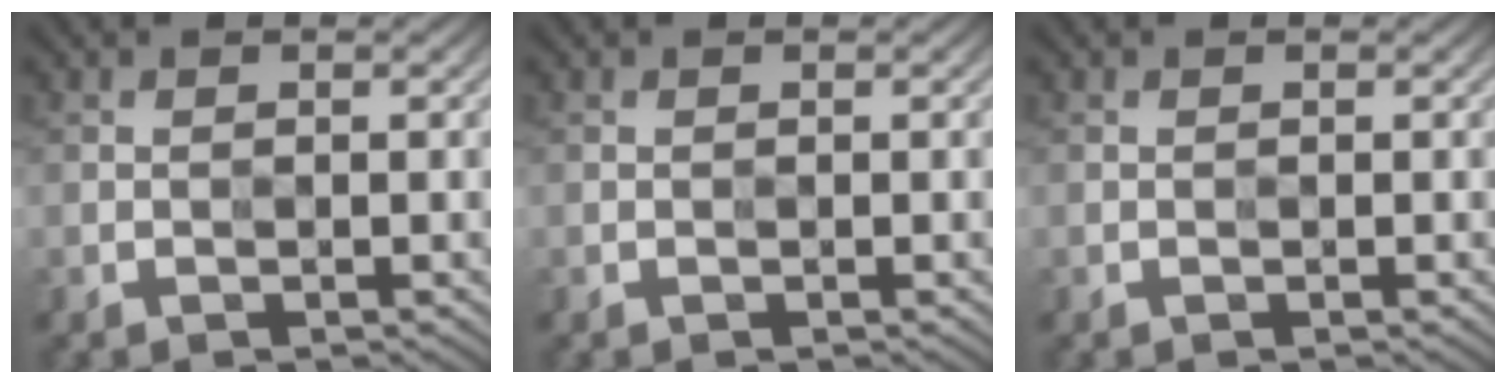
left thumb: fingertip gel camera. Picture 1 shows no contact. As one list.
[{"total": 0.0}, {"total": 0.0}]